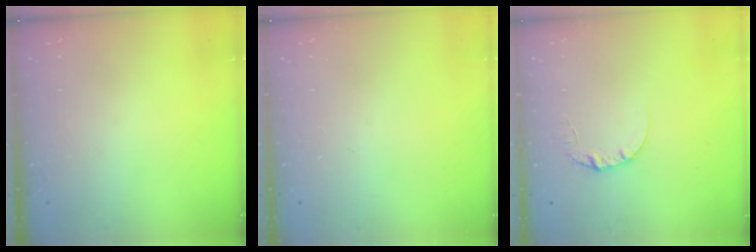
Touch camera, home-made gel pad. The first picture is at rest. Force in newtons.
{"total": 0.0}
{"total": 3.6, "press": 3.6, "slide": 0.3}